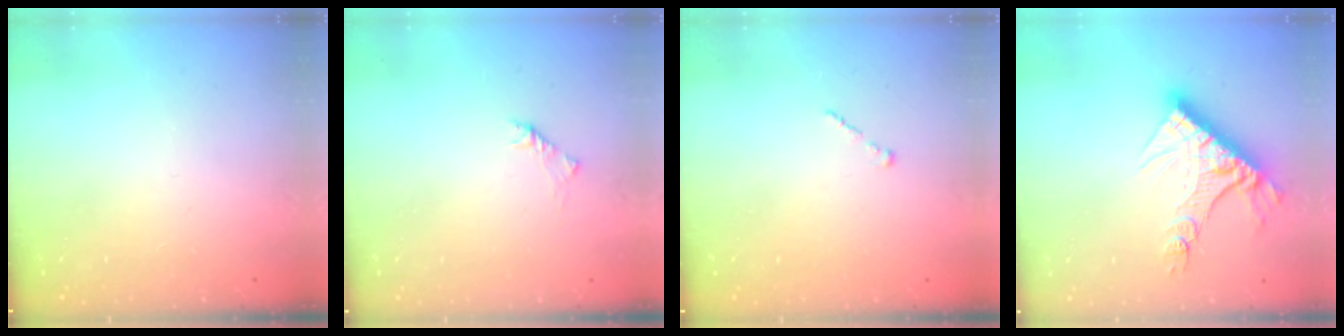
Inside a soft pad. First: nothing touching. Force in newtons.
{"total": 1.6, "press": 1.4, "slide": 0.6}
{"total": 0.0}
{"total": 14.4, "press": 14.4, "slide": 1.1}